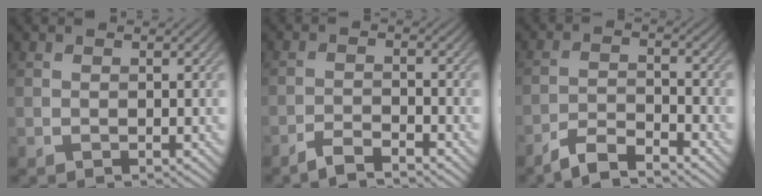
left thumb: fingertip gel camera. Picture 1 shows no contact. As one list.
[{"total": 3.2, "force": [-2.7, 0.5, 1.7], "torque": [-0.030, 0.003, -0.059]}, {"total": 4.8, "force": [-4.1, 0.9, 2.3], "torque": [-0.044, 0.002, -0.086]}]